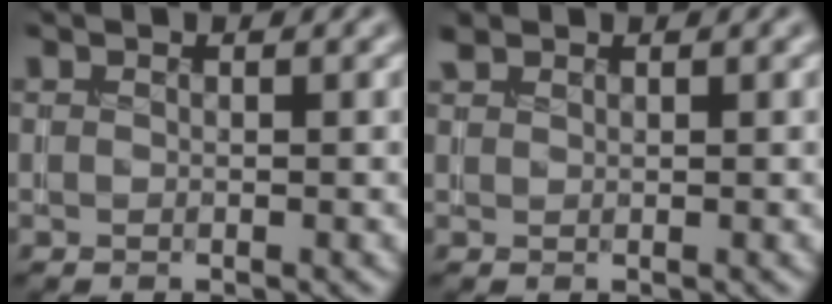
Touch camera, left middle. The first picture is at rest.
{"total": 1.0, "force": [0.9, 0.3, 0.2], "torque": [-0.007, 0.003, 0.021]}